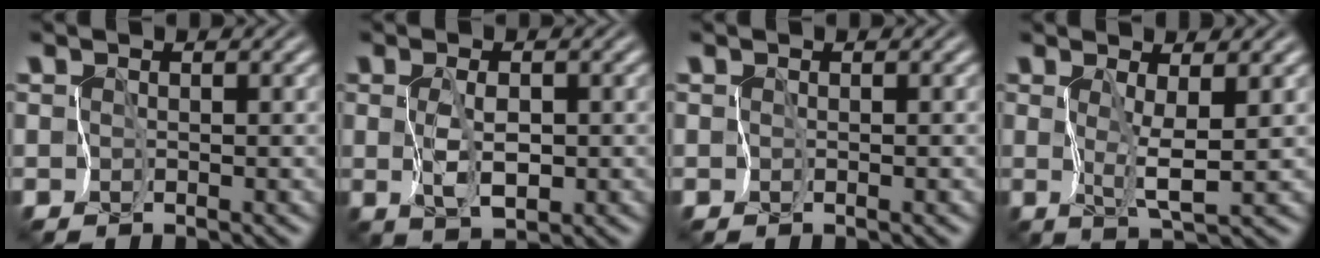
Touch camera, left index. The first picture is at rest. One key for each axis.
{"total": 2.5, "fx": -0.2, "fy": 1.2, "fz": 2.2, "tx": -0.049, "ty": -0.006, "tz": 0.002}
{"total": 0.0}
{"total": 2.5, "fx": 0.7, "fy": 0.0, "fz": 2.3, "tx": -0.049, "ty": -0.008, "tz": 0.019}